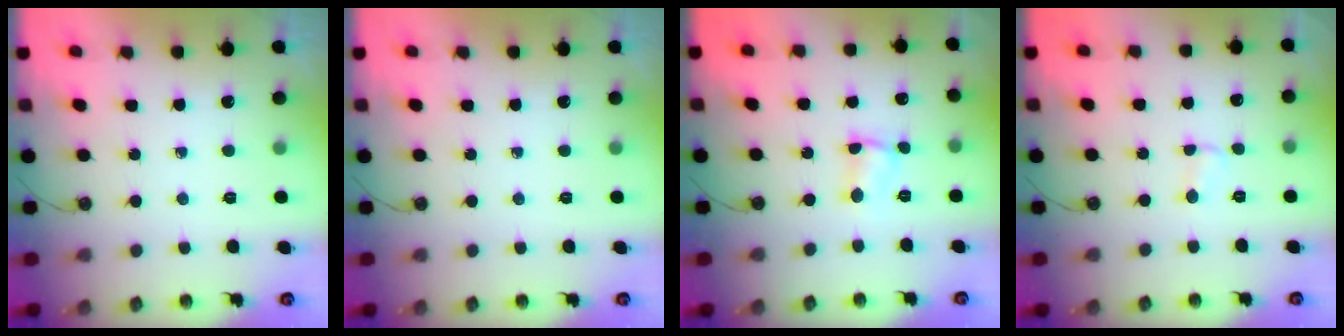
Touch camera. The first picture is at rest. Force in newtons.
{"total": 0.0}
{"total": 2.8, "press": 2.8, "slide": 0.3}
{"total": 2.1, "press": 2.1, "slide": 0.2}